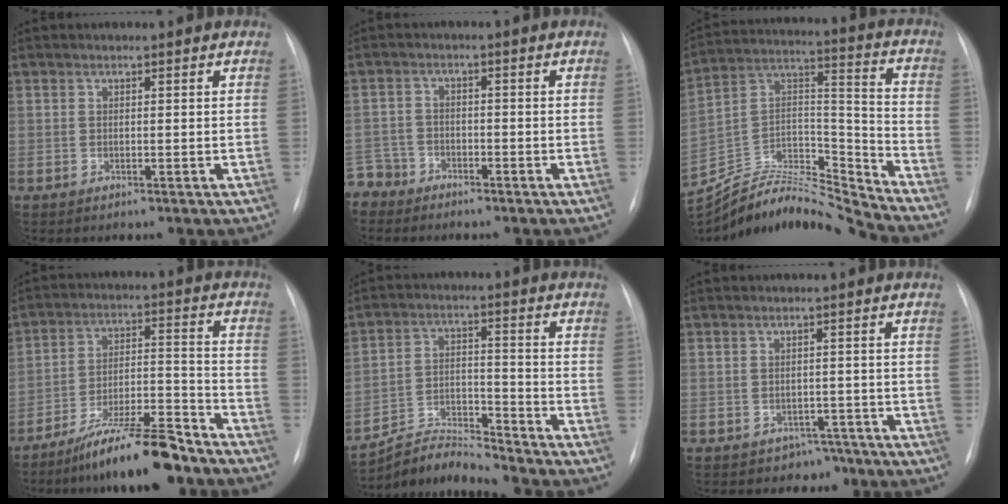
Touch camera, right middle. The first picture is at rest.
{"total": 5.1, "force": [-4.4, 2.6, -0.6], "torque": [0.019, -0.004, -0.088]}
{"total": 19.6, "force": [-19.2, 0.2, 3.8], "torque": [-0.062, 0.049, -0.330]}
{"total": 13.1, "force": [-10.6, 1.7, 7.5], "torque": [-0.115, 0.016, -0.180]}
{"total": 8.0, "force": [-7.8, -1.2, -0.6], "torque": [0.001, 0.021, -0.141]}
{"total": 2.6, "force": [-1.8, 1.9, -0.1], "torque": [0.005, 0.013, -0.020]}